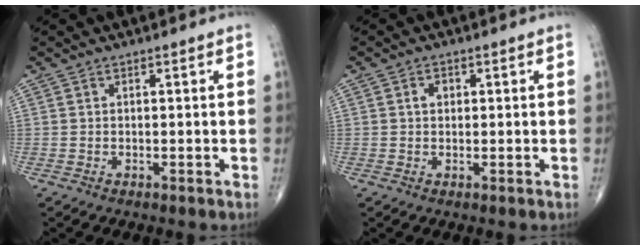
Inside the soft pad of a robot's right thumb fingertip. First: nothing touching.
{"total": 1.8, "force": [0.4, 1.3, 1.1], "torque": [-0.010, 0.004, 0.005]}